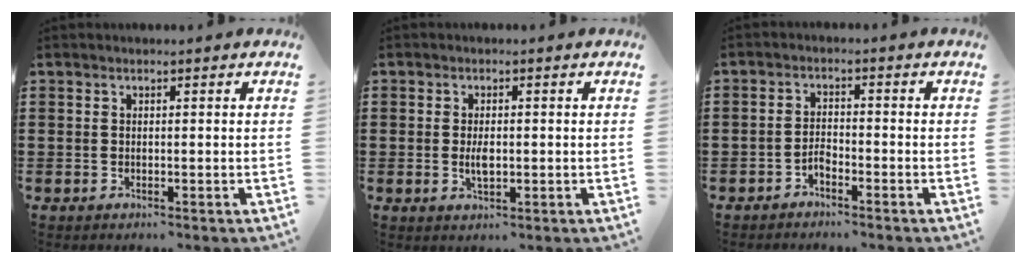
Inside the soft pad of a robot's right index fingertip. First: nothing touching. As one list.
[{"total": 2.7, "force": [-0.2, 1.1, 2.5], "torque": [-0.055, -0.003, -0.006]}, {"total": 1.9, "force": [-1.6, 0.6, 0.8], "torque": [-0.020, 0.003, -0.033]}]